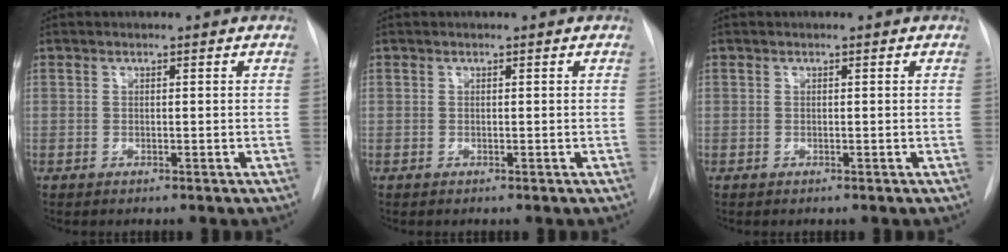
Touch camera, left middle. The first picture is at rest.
{"total": 0.0}
{"total": 0.0}